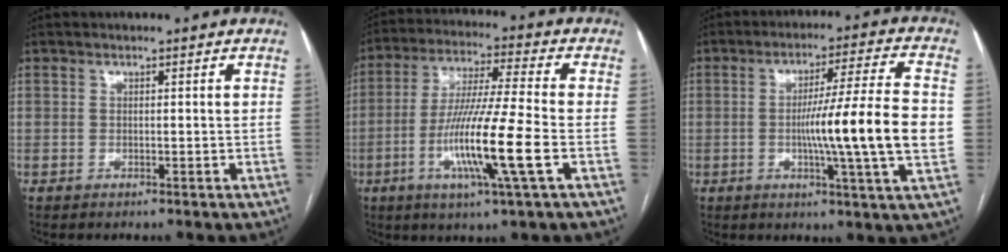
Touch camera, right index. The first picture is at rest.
{"total": 14.2, "force": [-4.2, -0.7, 13.6], "torque": [-0.269, -0.018, -0.085]}
{"total": 15.0, "force": [-1.5, -1.1, 14.9], "torque": [-0.235, -0.006, -0.031]}